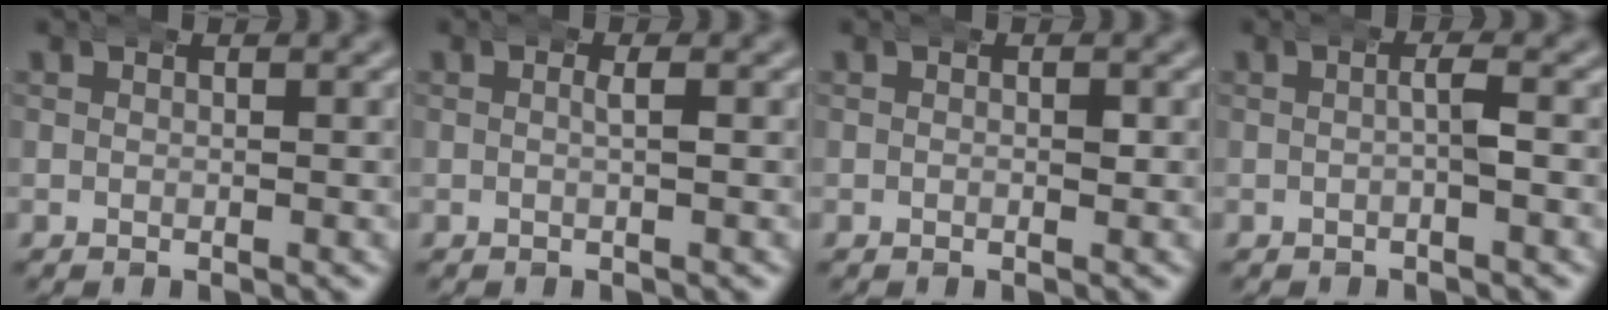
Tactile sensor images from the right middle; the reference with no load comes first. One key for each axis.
{"total": 1.3, "fx": 0.2, "fy": 0.3, "fz": 1.2, "tx": -0.016, "ty": 0.009, "tz": -0.003}
{"total": 0.6, "fx": 0.1, "fy": 0.2, "fz": 0.5, "tx": -0.007, "ty": 0.001, "tz": -0.002}
{"total": 1.6, "fx": 0.1, "fy": 0.4, "fz": 1.6, "tx": -0.019, "ty": 0.008, "tz": -0.005}